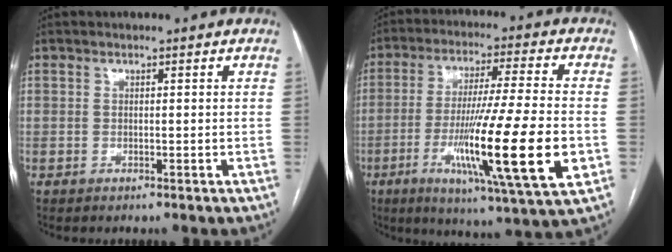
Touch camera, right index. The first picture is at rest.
{"total": 20.2, "force": [-5.2, 0.1, 19.5], "torque": [-0.328, -0.032, -0.089]}